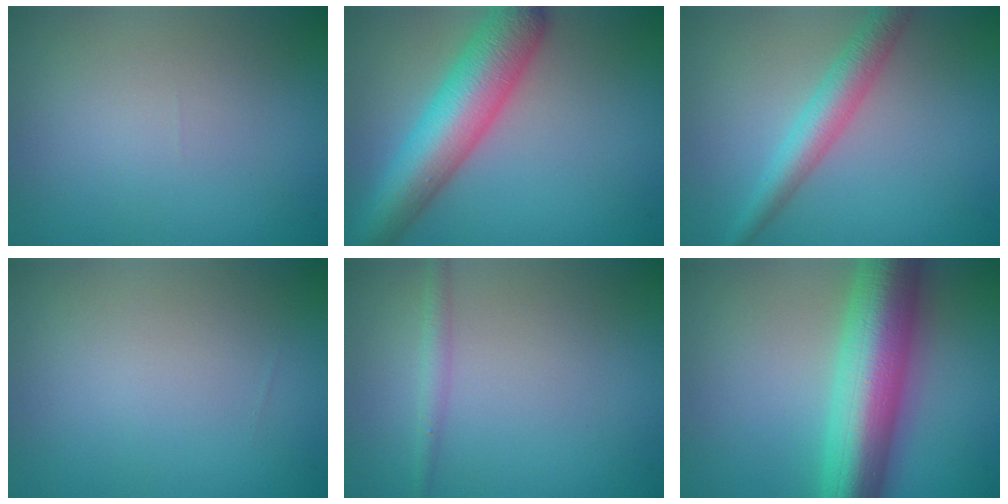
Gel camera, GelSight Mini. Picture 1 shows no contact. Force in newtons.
{"total": 8.6, "press": 8.6, "slide": 0.2}
{"total": 3.8, "press": 3.8, "slide": 0.1}
{"total": 0.0}
{"total": 1.4, "press": 1.4, "slide": 0.1}
{"total": 10.7, "press": 10.7, "slide": 0.1}